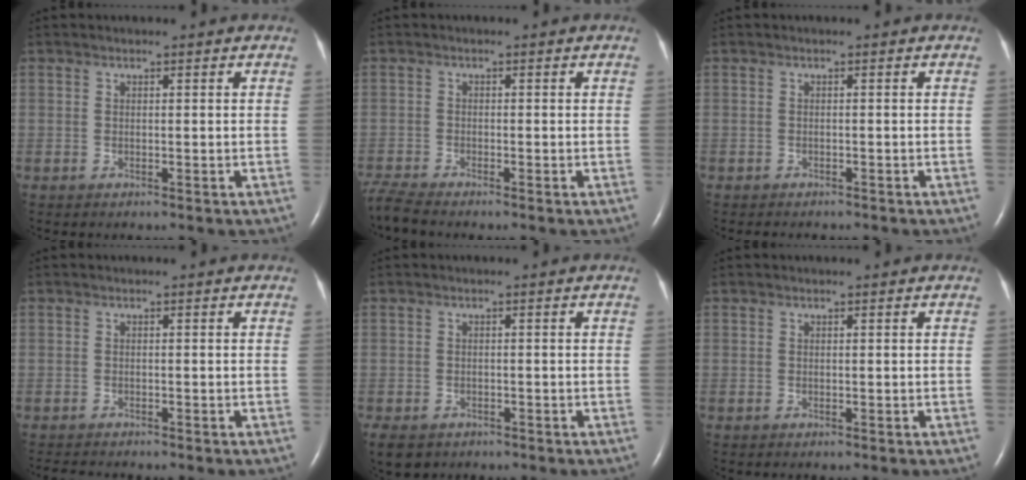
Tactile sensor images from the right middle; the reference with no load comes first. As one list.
[{"total": 3.3, "force": [-3.2, -0.6, 0.8], "torque": [-0.029, -0.019, -0.066]}, {"total": 2.6, "force": [-2.3, 1.0, 0.9], "torque": [-0.015, -0.004, -0.024]}, {"total": 2.5, "force": [-2.4, 0.3, 0.7], "torque": [-0.012, -0.008, -0.036]}, {"total": 7.7, "force": [-4.6, 5.3, 3.1], "torque": [-0.078, -0.011, -0.065]}, {"total": 0.0}]